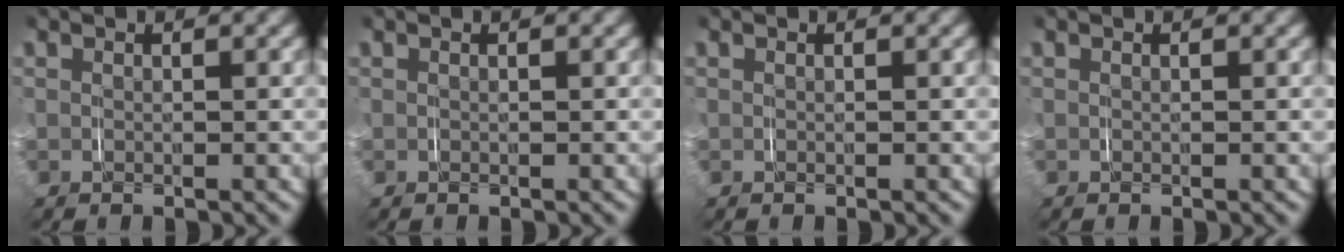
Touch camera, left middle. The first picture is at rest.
{"total": 0.0}
{"total": 0.0}
{"total": 0.0}